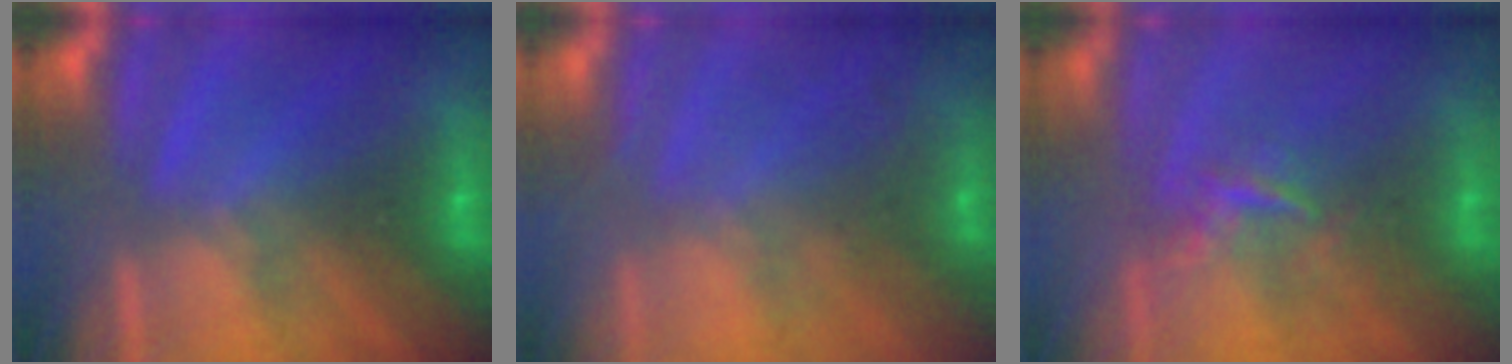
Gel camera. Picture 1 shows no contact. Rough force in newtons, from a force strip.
{"total": 7.2}
{"total": 3.6}